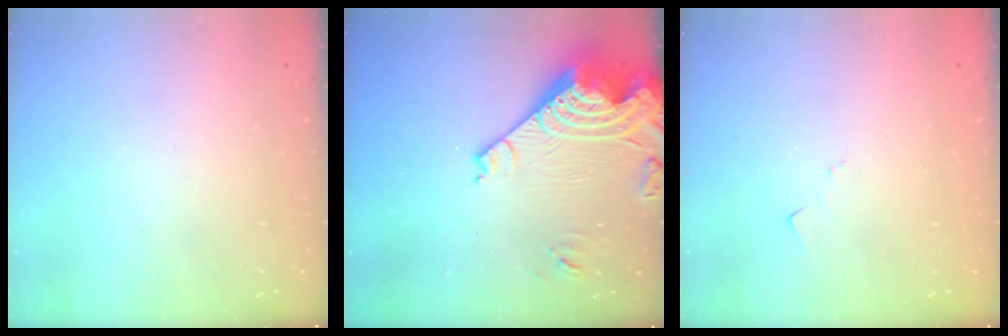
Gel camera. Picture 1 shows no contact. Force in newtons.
{"total": 16.2, "press": 16.1, "slide": 1.8}
{"total": 5.3, "press": 5.3, "slide": 0.6}